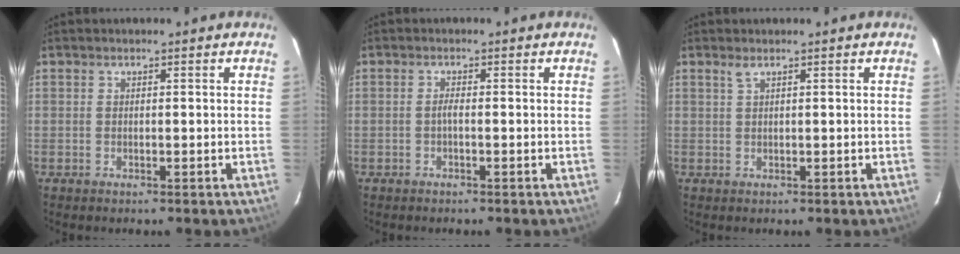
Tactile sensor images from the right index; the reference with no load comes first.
{"total": 0.9, "force": [-0.4, -0.1, 0.8], "torque": [-0.015, 0.003, -0.010]}
{"total": 0.9, "force": [0.6, -0.1, 0.6], "torque": [-0.012, 0.003, 0.012]}